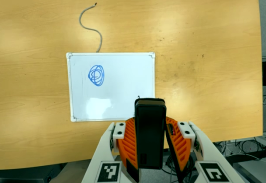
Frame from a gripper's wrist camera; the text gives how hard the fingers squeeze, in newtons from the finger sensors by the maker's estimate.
{"total": 6.8, "left": 5.0, "right": 8.7}